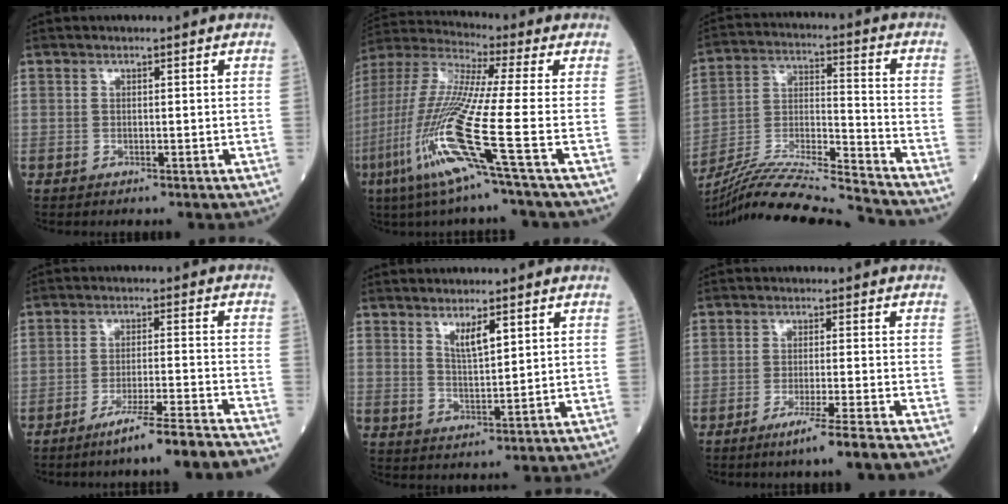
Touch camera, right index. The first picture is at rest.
{"total": 17.4, "force": [-7.2, -1.6, 15.8], "torque": [-0.349, -0.036, -0.151]}
{"total": 20.0, "force": [-18.6, -1.3, 7.2], "torque": [-0.149, -0.014, -0.323]}
{"total": 12.2, "force": [-10.6, -1.7, 5.8], "torque": [-0.058, -0.008, -0.161]}
{"total": 3.8, "force": [2.2, 0.7, 3.0], "torque": [-0.056, -0.004, 0.044]}
{"total": 7.1, "force": [-5.3, -1.7, 4.4], "torque": [-0.061, -0.016, -0.085]}